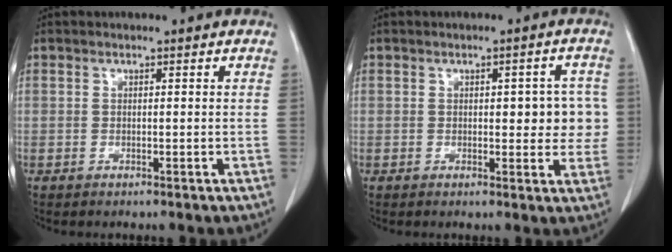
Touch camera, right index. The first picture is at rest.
{"total": 5.8, "force": [0.4, 2.7, 5.1], "torque": [-0.044, 0.012, 0.005]}